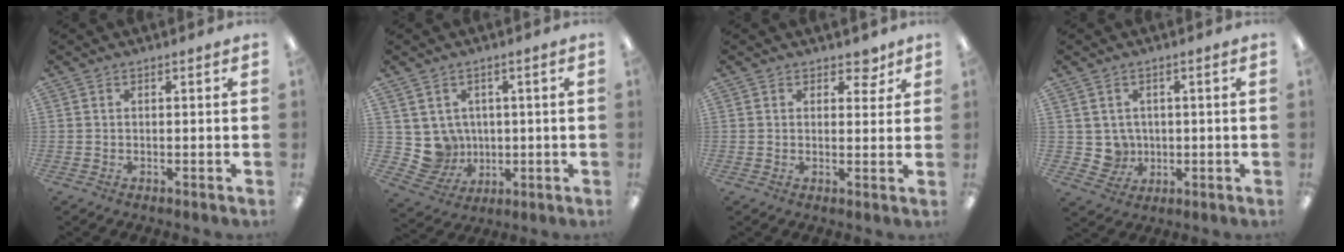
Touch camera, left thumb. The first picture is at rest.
{"total": 7.1, "force": [1.7, 6.8, 0.7], "torque": [-0.039, -0.011, 0.043]}
{"total": 4.0, "force": [2.7, 2.5, 1.5], "torque": [-0.004, -0.012, 0.043]}
{"total": 4.5, "force": [0.9, 4.4, 0.6], "torque": [-0.009, 0.002, 0.018]}